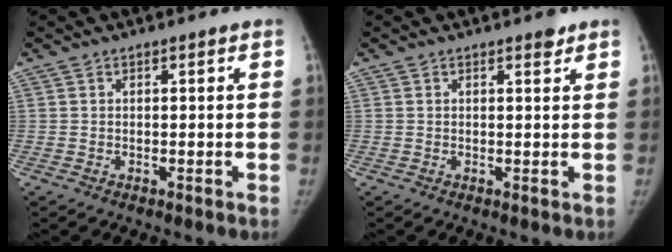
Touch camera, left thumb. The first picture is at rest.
{"total": 1.6, "force": [1.2, 0.7, 0.8], "torque": [-0.004, -0.006, 0.014]}